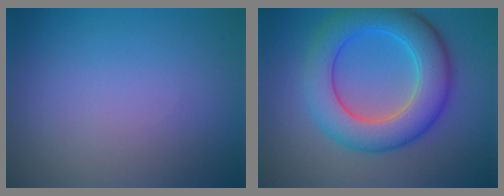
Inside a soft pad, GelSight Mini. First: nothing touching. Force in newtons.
{"total": 7.9, "press": 7.9, "slide": 0.1}